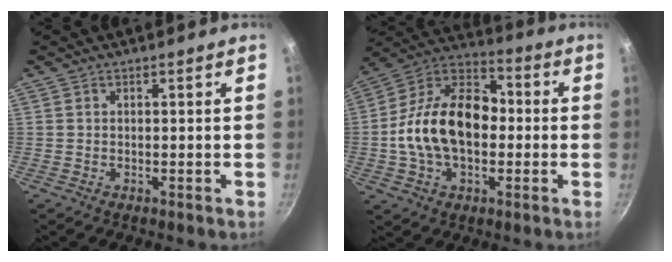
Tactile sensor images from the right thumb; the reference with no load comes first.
{"total": 19.6, "force": [-1.3, 12.9, 14.7], "torque": [-0.227, 0.045, -0.042]}